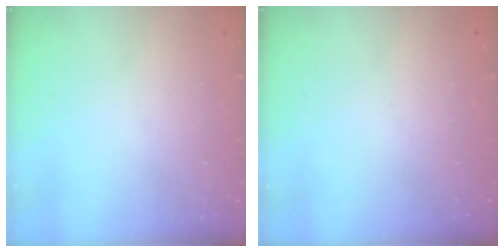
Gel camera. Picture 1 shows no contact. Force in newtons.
{"total": 0.0}